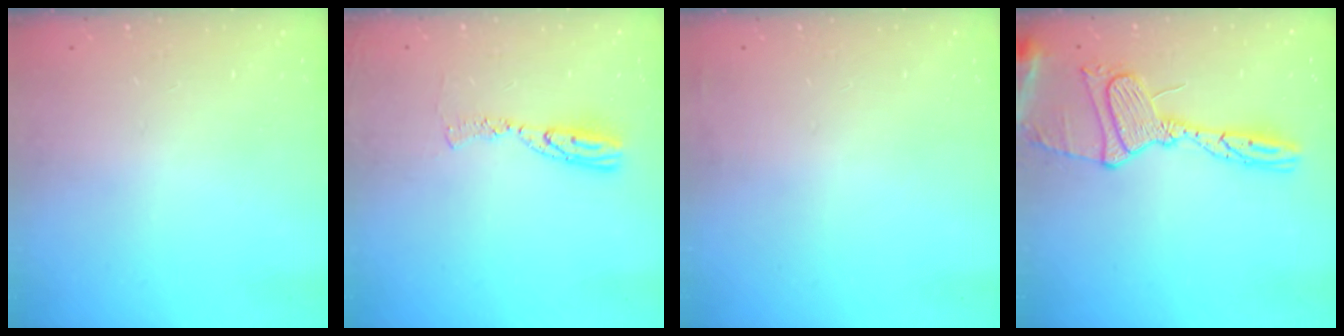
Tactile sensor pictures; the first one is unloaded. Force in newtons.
{"total": 8.2, "press": 8.1, "slide": 0.7}
{"total": 2.9, "press": 2.4, "slide": 1.6}
{"total": 17.1, "press": 17.1, "slide": 1.5}